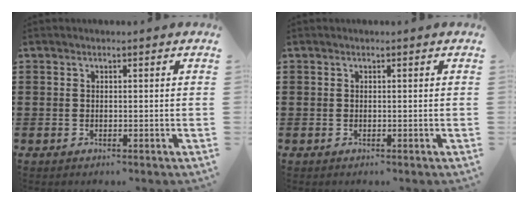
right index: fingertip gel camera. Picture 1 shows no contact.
{"total": 0.0}